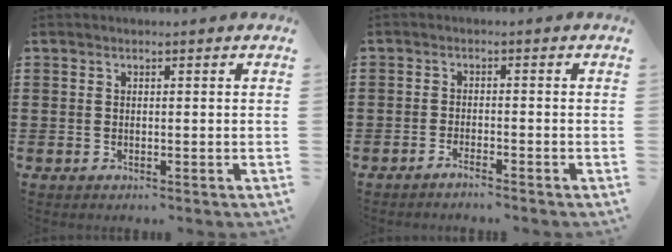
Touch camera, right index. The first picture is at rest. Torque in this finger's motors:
{"motor_torque": [1.10, 1.04, 0.11, -0.01]}